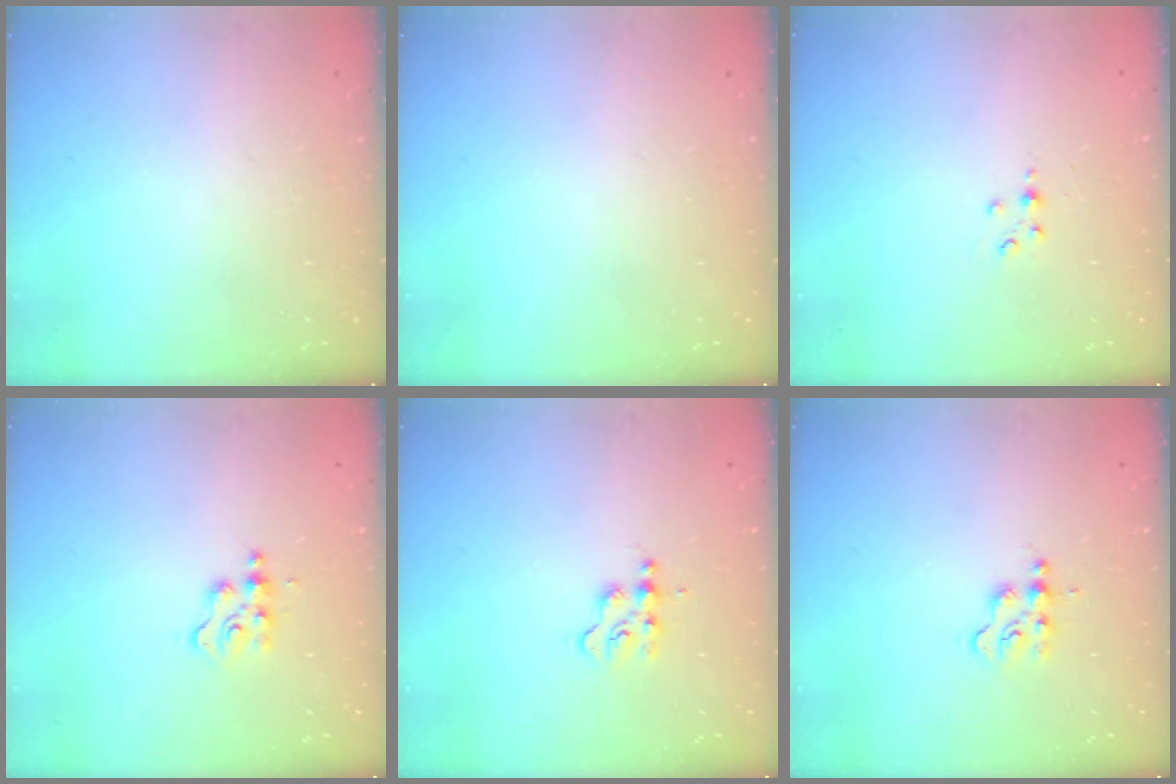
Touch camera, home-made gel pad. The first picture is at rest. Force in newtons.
{"total": 0.0}
{"total": 2.9, "press": 2.9, "slide": 0.4}
{"total": 2.1, "press": 2.0, "slide": 0.4}
{"total": 3.0, "press": 3.0, "slide": 0.4}
{"total": 3.0, "press": 3.0, "slide": 0.4}